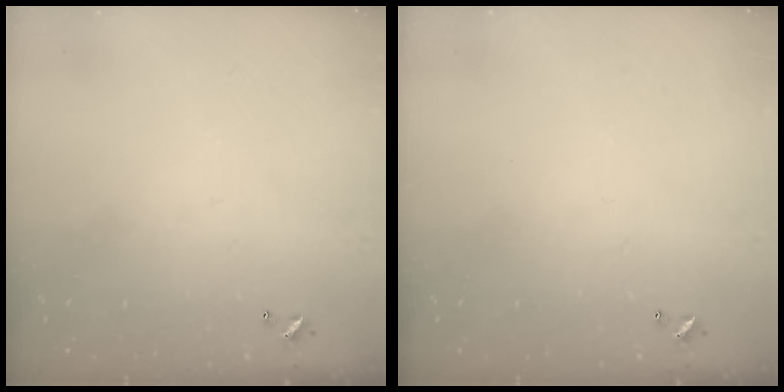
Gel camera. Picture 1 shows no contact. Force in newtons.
{"total": 0.0}